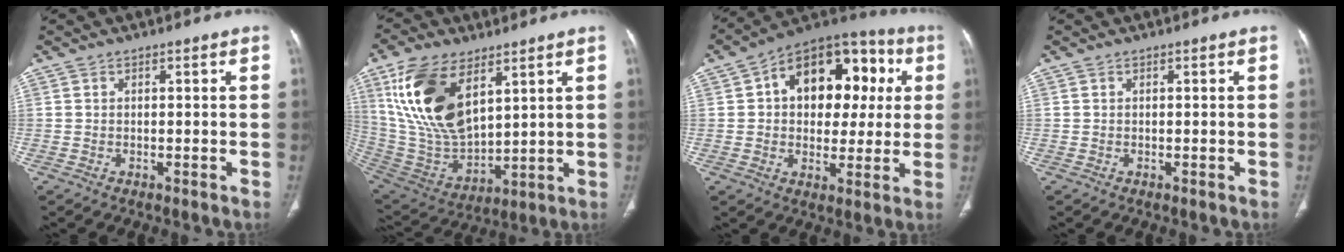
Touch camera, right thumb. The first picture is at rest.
{"total": 19.9, "force": [9.0, 10.3, 14.6], "torque": [-0.269, -0.036, 0.187]}
{"total": 20.4, "force": [4.3, 13.2, 14.9], "torque": [-0.159, 0.031, 0.059]}
{"total": 0.0}